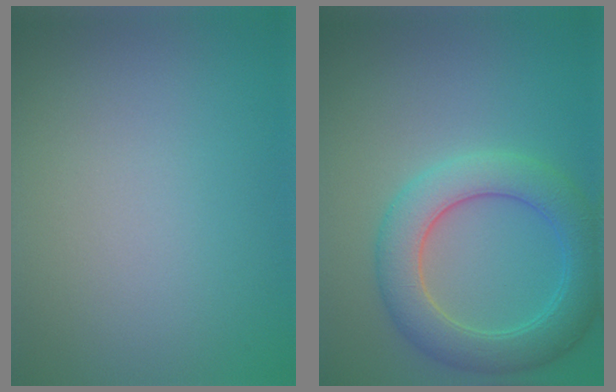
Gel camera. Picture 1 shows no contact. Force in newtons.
{"total": 5.8, "press": 5.8, "slide": 0.2}